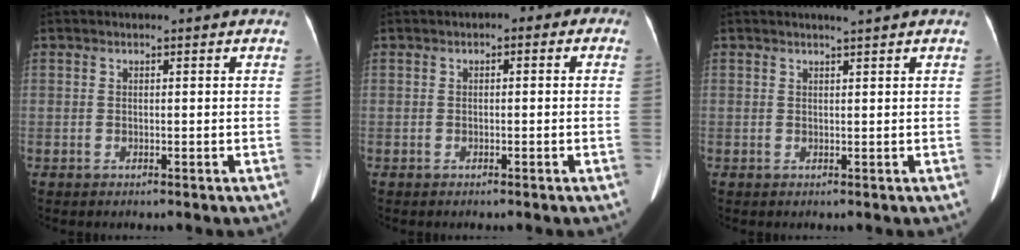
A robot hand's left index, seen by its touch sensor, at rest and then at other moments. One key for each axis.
{"total": 1.9, "fx": -0.4, "fy": 1.3, "fz": 1.4, "tx": -0.009, "ty": 0.015, "tz": -0.016}
{"total": 1.1, "fx": 1.0, "fy": -0.1, "fz": 0.4, "tx": -0.010, "ty": 0.003, "tz": 0.019}